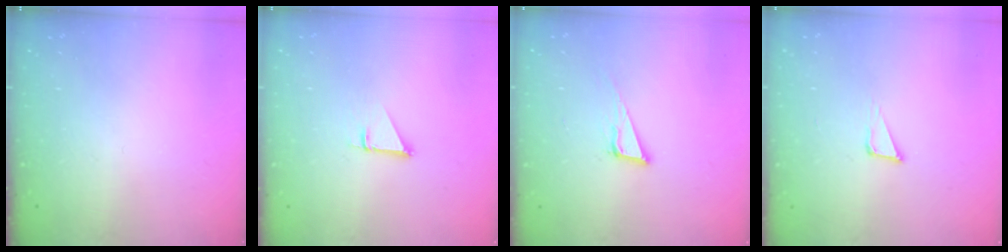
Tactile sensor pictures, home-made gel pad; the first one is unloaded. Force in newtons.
{"total": 1.0, "press": 1.0, "slide": 0.1}
{"total": 7.4, "press": 6.9, "slide": 2.6}
{"total": 3.4, "press": 3.3, "slide": 0.9}